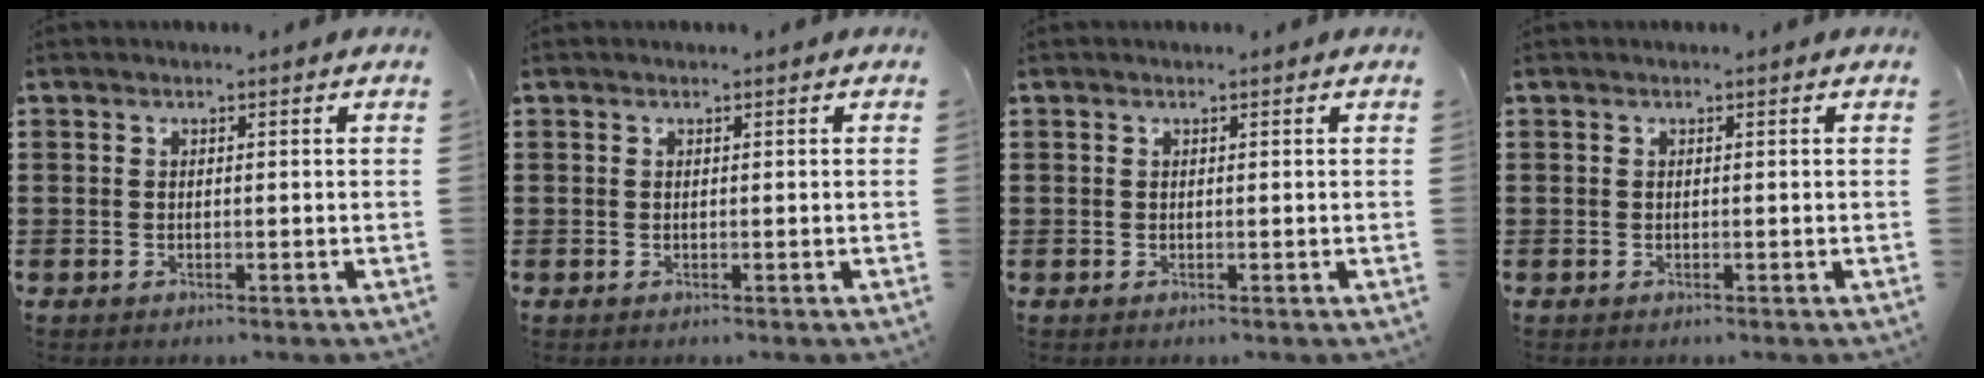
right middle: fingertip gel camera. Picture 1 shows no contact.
{"total": 0.0}
{"total": 0.0}
{"total": 0.0}